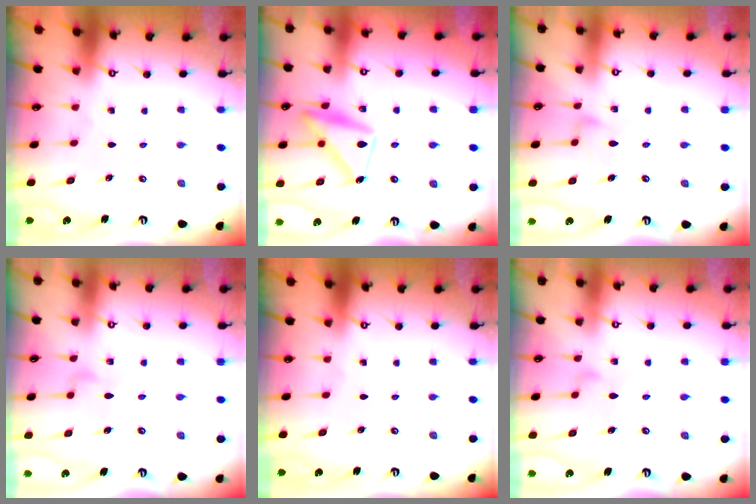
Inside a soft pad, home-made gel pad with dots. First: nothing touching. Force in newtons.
{"total": 16.3, "press": 16.3, "slide": 1.1}
{"total": 8.4, "press": 8.4, "slide": 0.1}
{"total": 7.9, "press": 7.9, "slide": 0.4}
{"total": 0.0}
{"total": 6.4, "press": 6.4, "slide": 0.2}